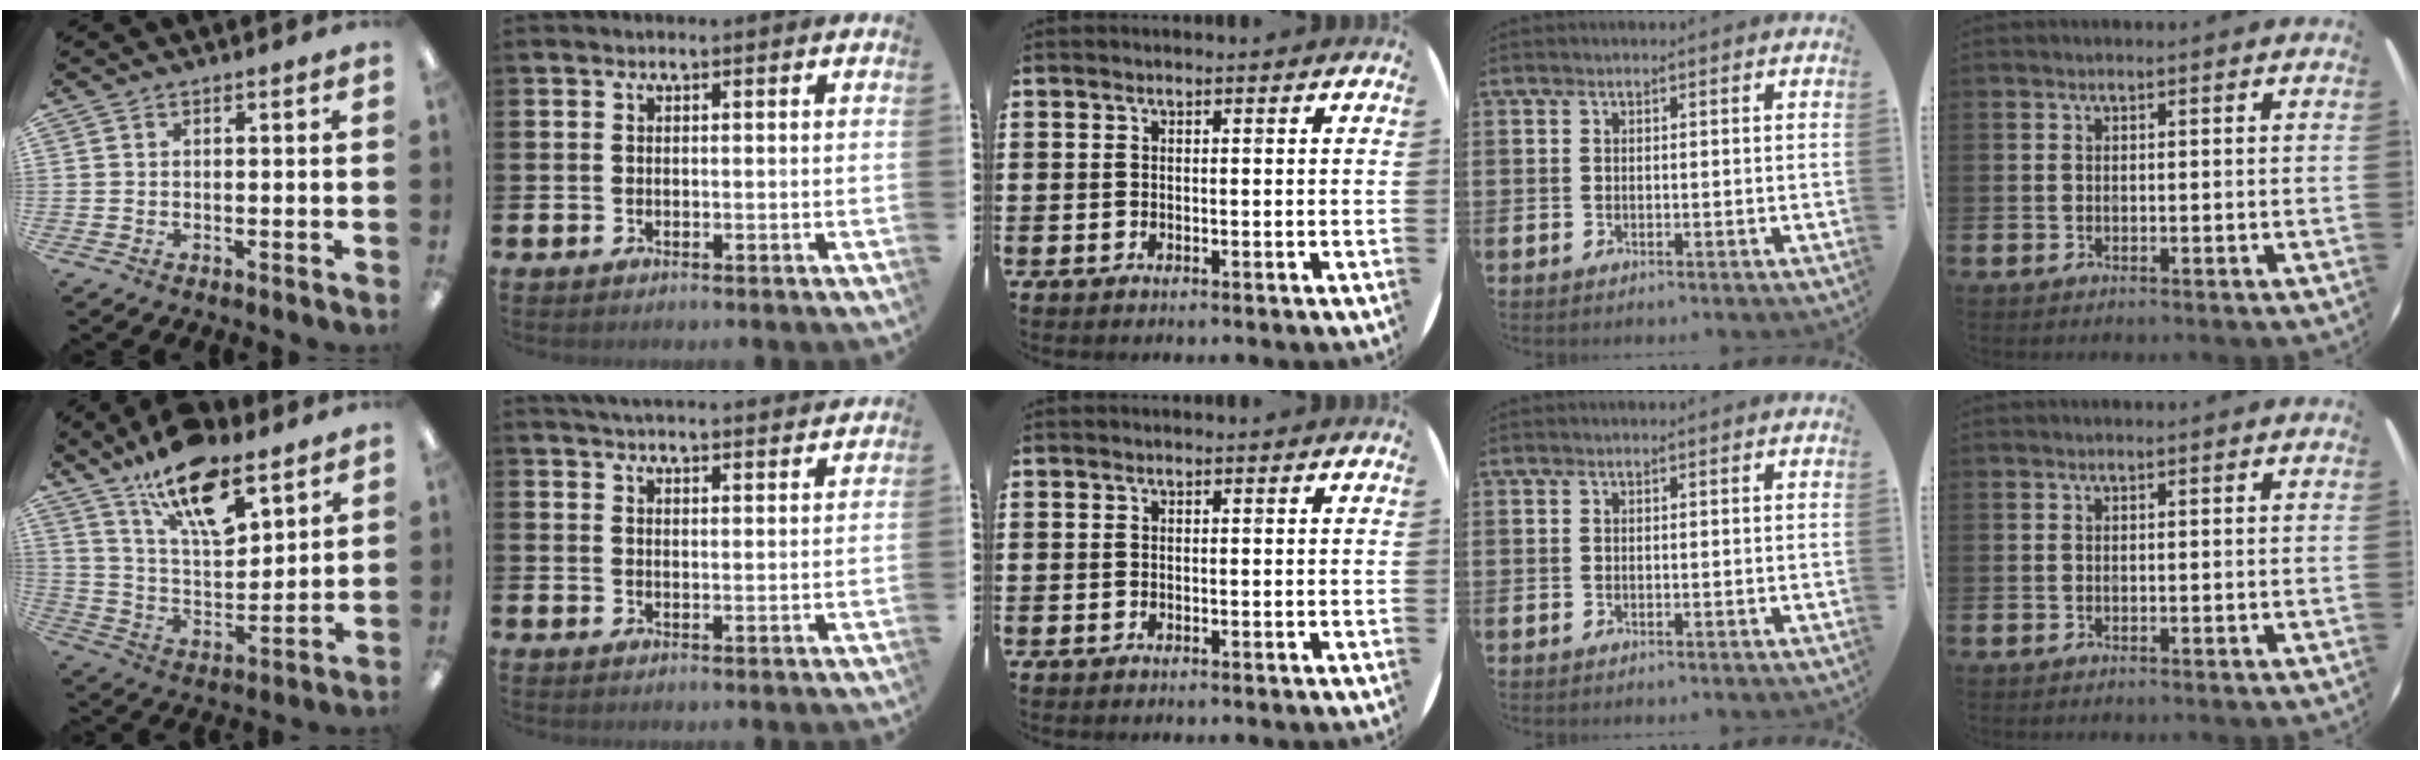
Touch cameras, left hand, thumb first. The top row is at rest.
{"thumb": {"total": 18.2, "force": [12.2, 7.2, 11.4], "torque": [-0.190, -0.065, 0.208]}, "index": {"total": 4.2, "force": [4.2, -0.1, 0.3], "torque": [-0.011, -0.027, 0.074]}}